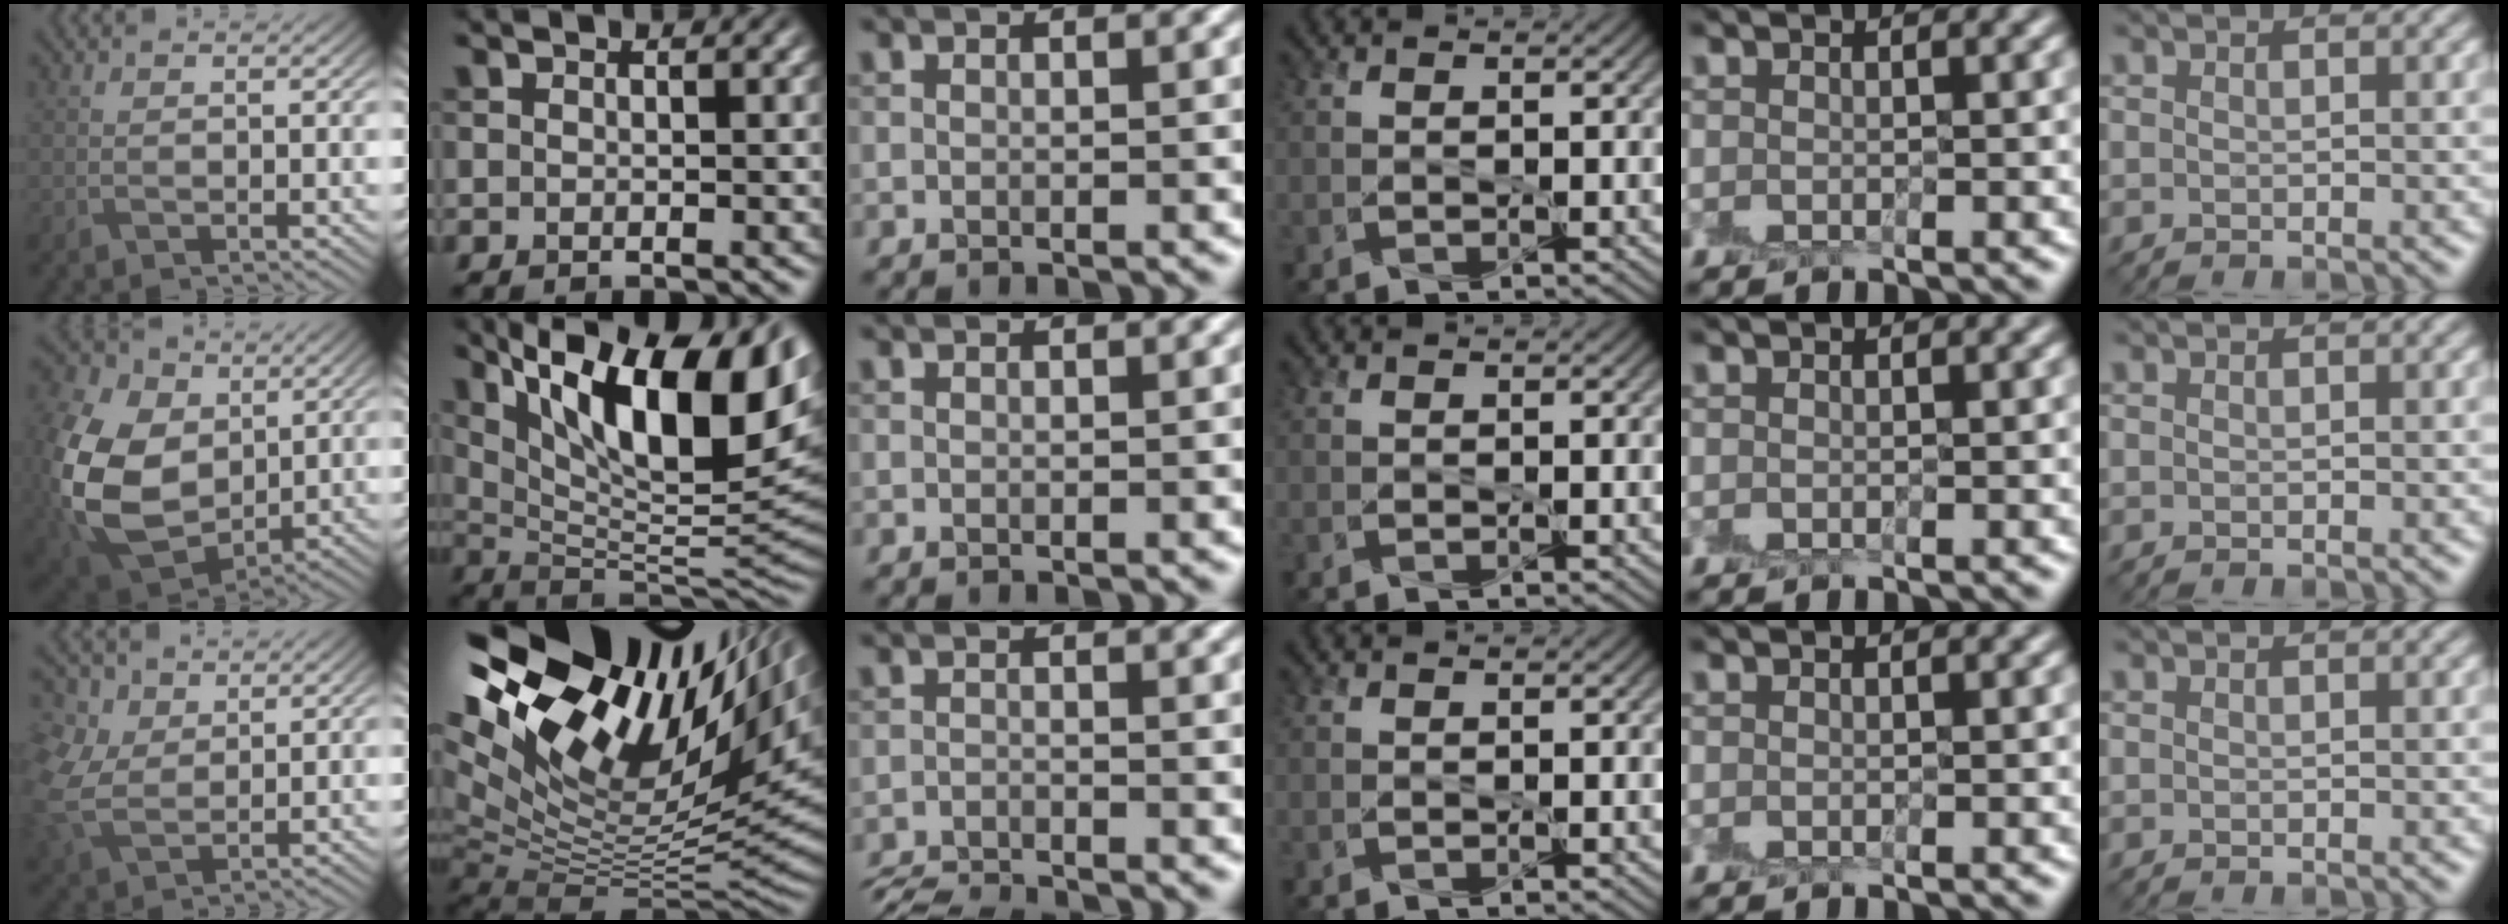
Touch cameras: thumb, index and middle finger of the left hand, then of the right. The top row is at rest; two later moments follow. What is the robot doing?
{"motion": "peel", "object": "postage stamp"}